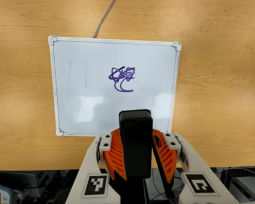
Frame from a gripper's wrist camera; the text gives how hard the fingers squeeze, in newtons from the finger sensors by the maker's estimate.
{"total": 9.9, "left": 10.1, "right": 9.6}